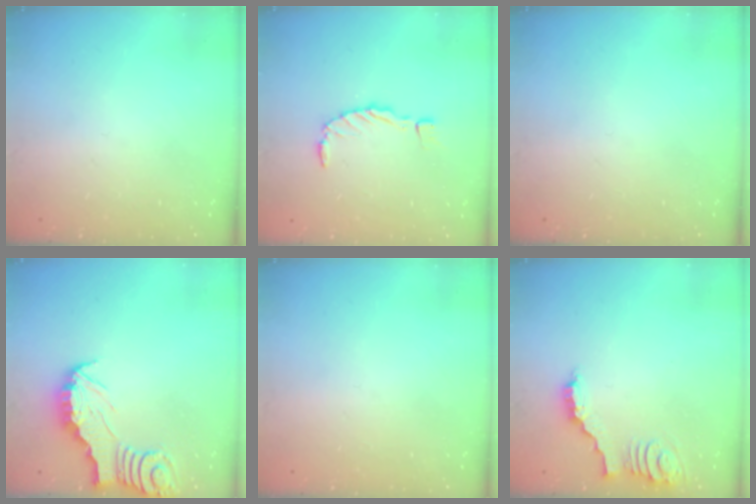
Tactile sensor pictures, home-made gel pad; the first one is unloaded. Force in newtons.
{"total": 0.0}
{"total": 0.0}
{"total": 2.7, "press": 2.7, "slide": 0.2}
{"total": 0.0}
{"total": 3.9, "press": 3.9, "slide": 0.3}